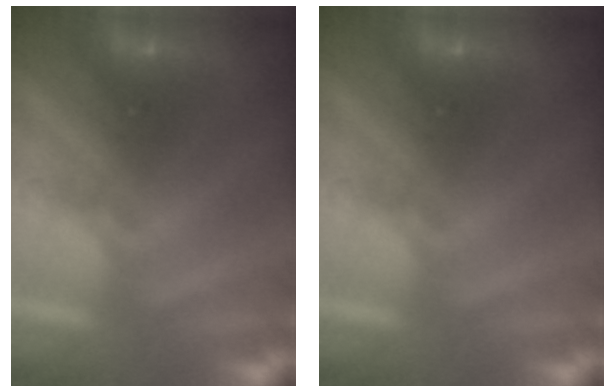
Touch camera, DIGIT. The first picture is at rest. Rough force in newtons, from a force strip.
{"total": 0.0}